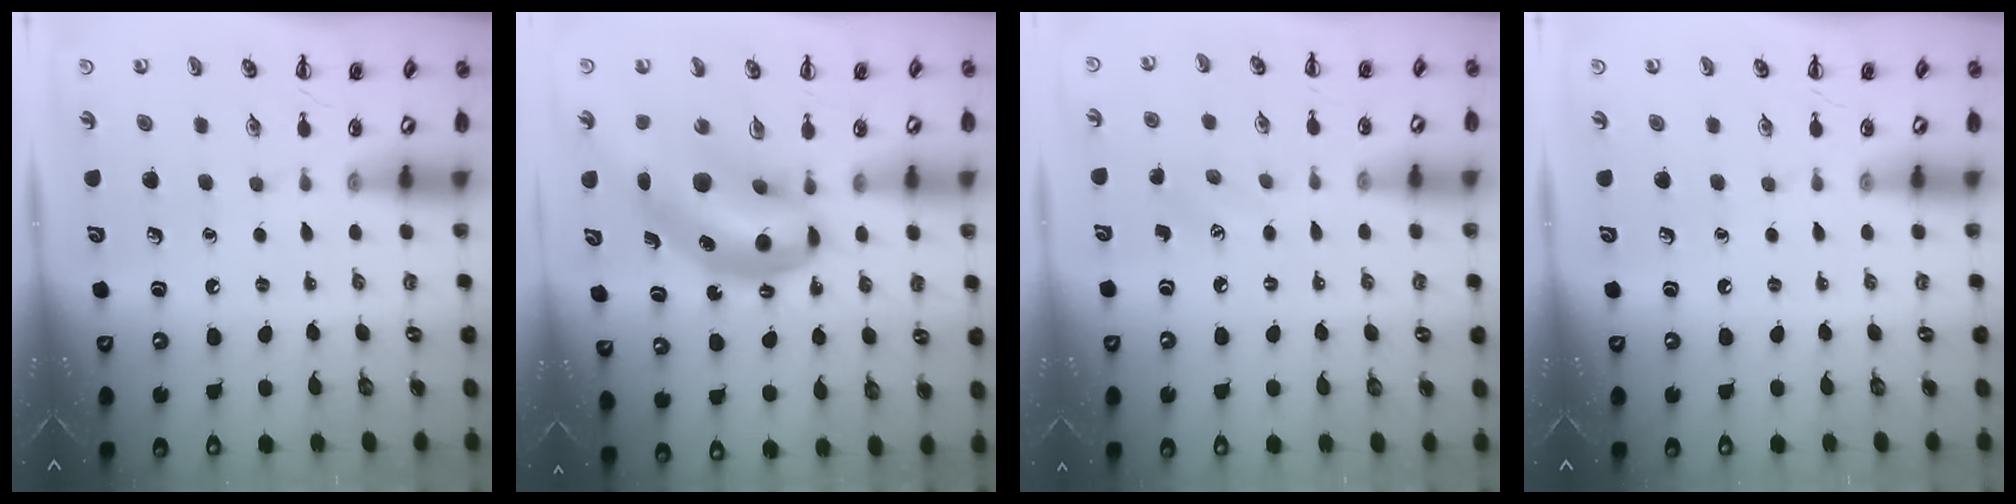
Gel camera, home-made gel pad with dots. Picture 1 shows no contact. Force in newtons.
{"total": 13.4, "press": 13.0, "slide": 3.1}
{"total": 5.2, "press": 5.0, "slide": 1.4}
{"total": 0.0}